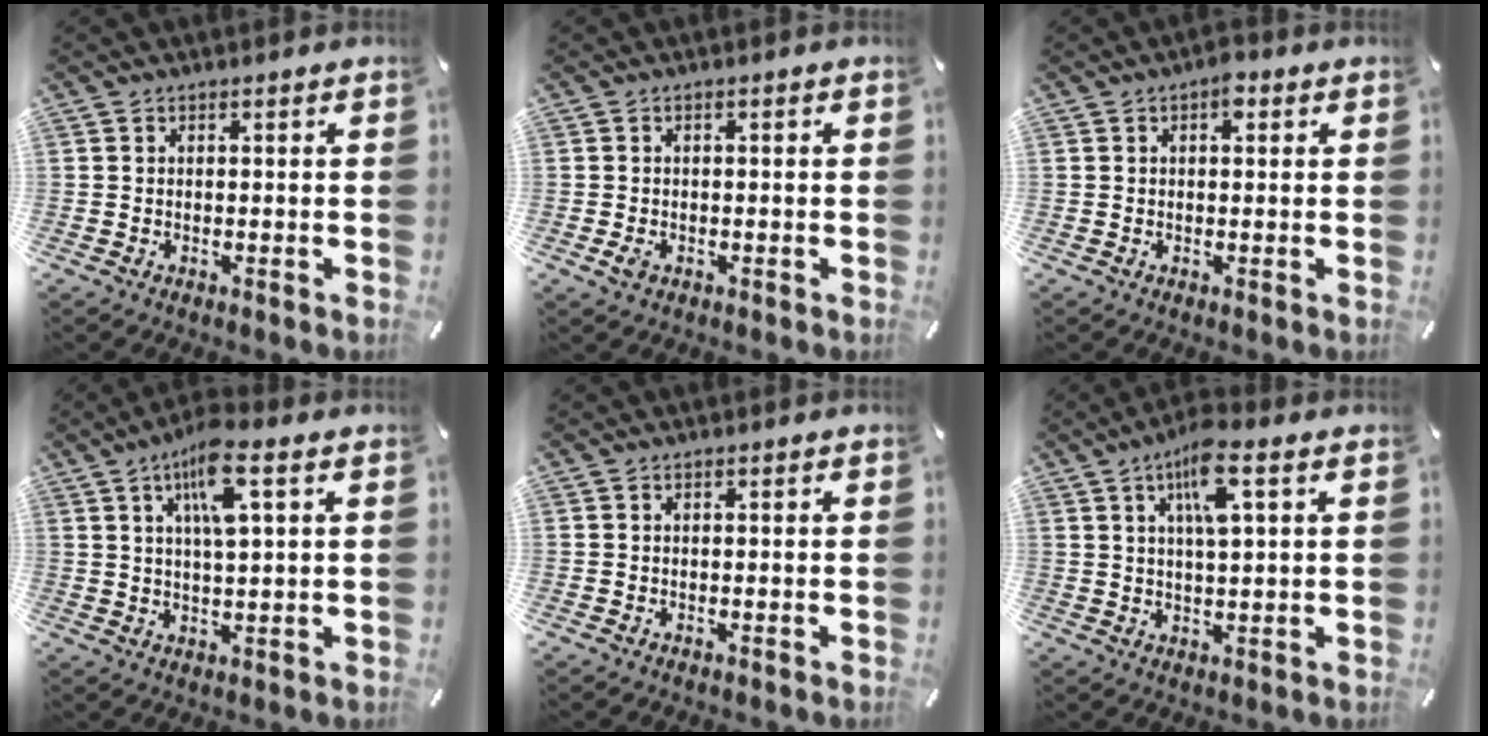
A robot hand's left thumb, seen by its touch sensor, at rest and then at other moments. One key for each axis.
{"total": 1.8, "fx": -0.7, "fy": 1.2, "fz": 1.1, "tx": -0.033, "ty": -0.001, "tz": -0.017}
{"total": 2.8, "fx": 0.9, "fy": 1.6, "fz": 2.2, "tx": -0.023, "ty": -0.001, "tz": 0.009}
{"total": 9.4, "fx": 4.2, "fy": 2.1, "fz": 8.1, "tx": -0.150, "ty": 0.000, "tz": 0.068}
{"total": 0.0}
{"total": 8.7, "fx": 3.8, "fy": 2.1, "fz": 7.5, "tx": -0.137, "ty": 0.001, "tz": 0.061}